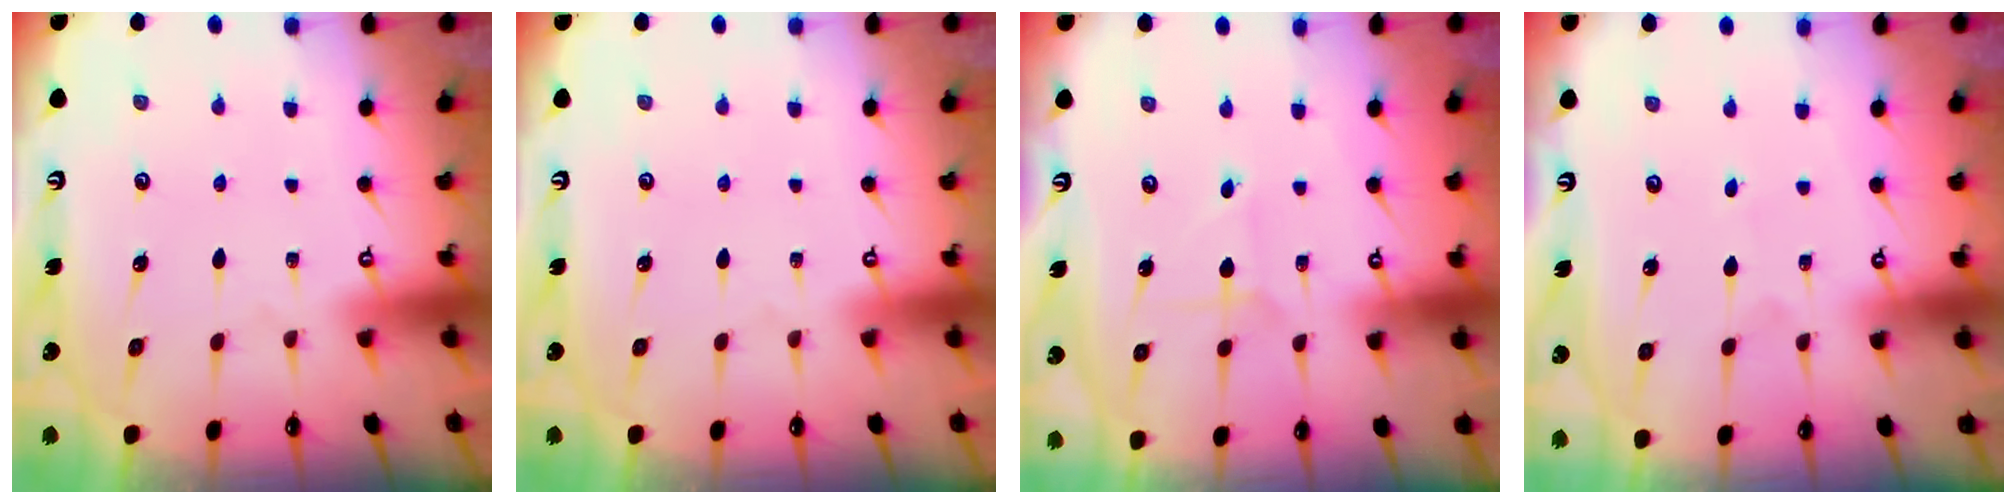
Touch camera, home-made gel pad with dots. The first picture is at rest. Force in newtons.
{"total": 0.0}
{"total": 2.9, "press": 2.9, "slide": 0.3}
{"total": 0.6, "press": 0.6, "slide": 0.0}